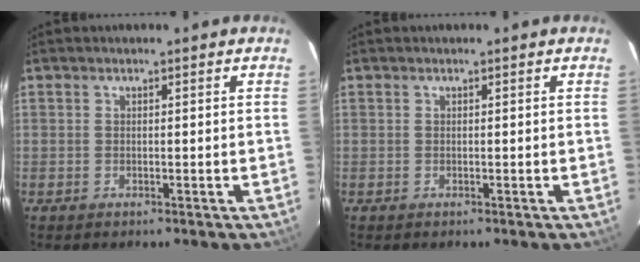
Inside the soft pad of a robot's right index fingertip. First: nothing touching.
{"total": 0.0}